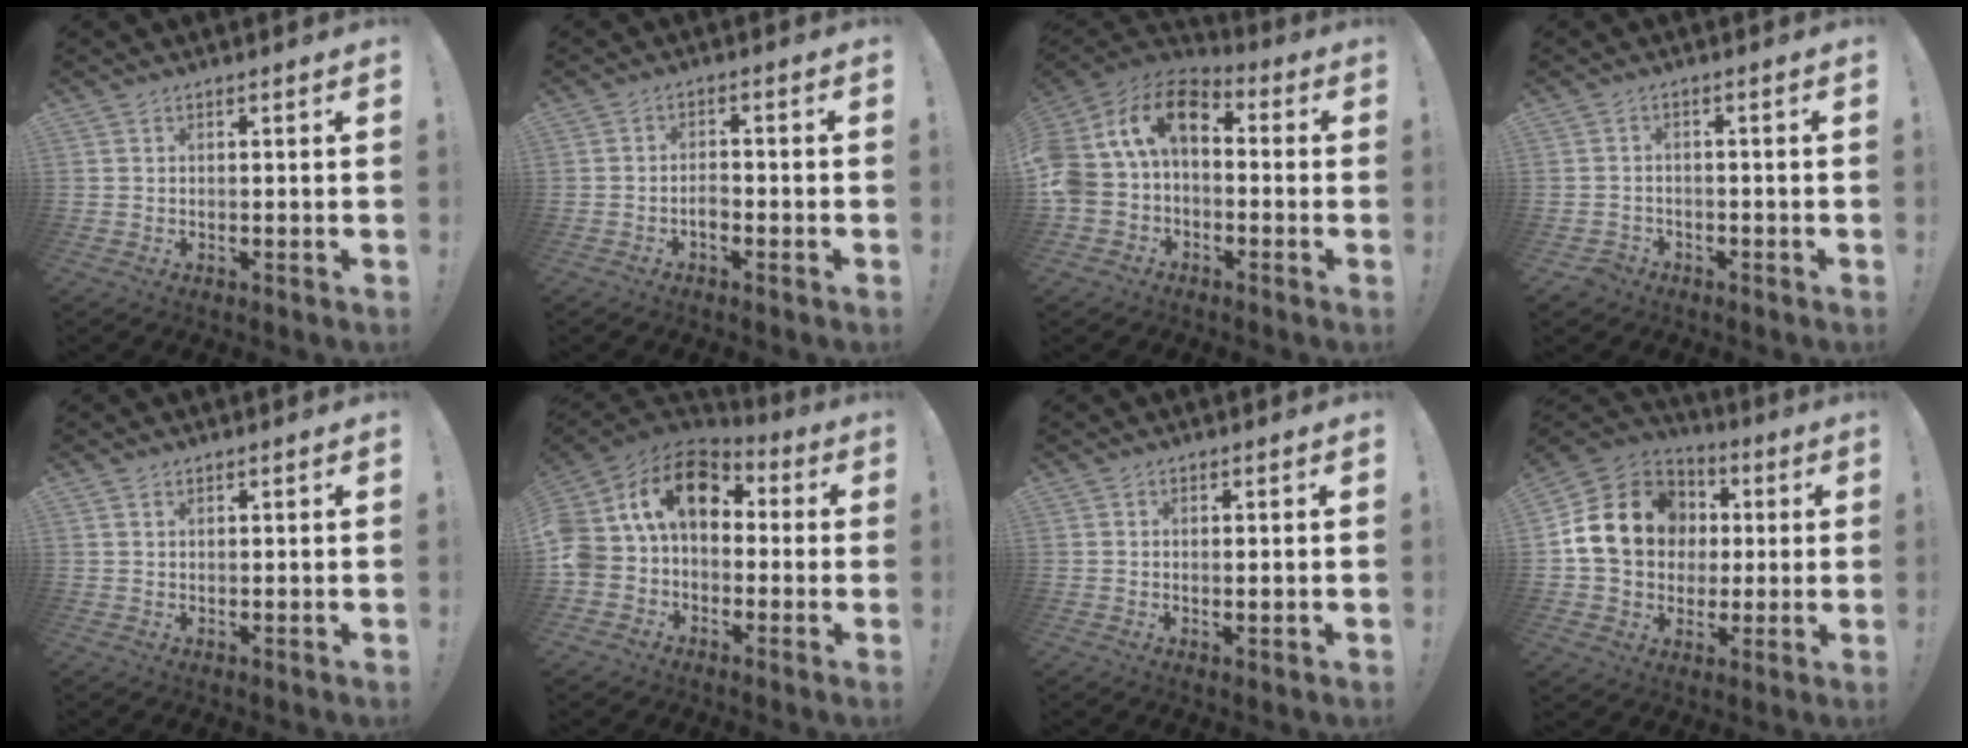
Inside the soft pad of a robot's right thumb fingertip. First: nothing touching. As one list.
[{"total": 2.9, "force": [-1.7, 1.3, 2.0], "torque": [-0.033, 0.003, -0.030]}, {"total": 14.6, "force": [1.9, 9.8, 10.6], "torque": [-0.211, 0.020, 0.039]}, {"total": 2.5, "force": [-1.7, 1.7, 0.6], "torque": [-0.012, 0.007, -0.030]}, {"total": 0.9, "force": [0.7, 0.5, 0.4], "torque": [-0.012, 0.002, 0.014]}, {"total": 16.2, "force": [3.3, 11.3, 11.1], "torque": [-0.209, 0.009, 0.058]}, {"total": 1.2, "force": [0.4, -0.1, 1.1], "torque": [-0.006, -0.007, 0.004]}, {"total": 20.0, "force": [4.1, 16.4, 10.8], "torque": [-0.174, 0.005, 0.101]}]